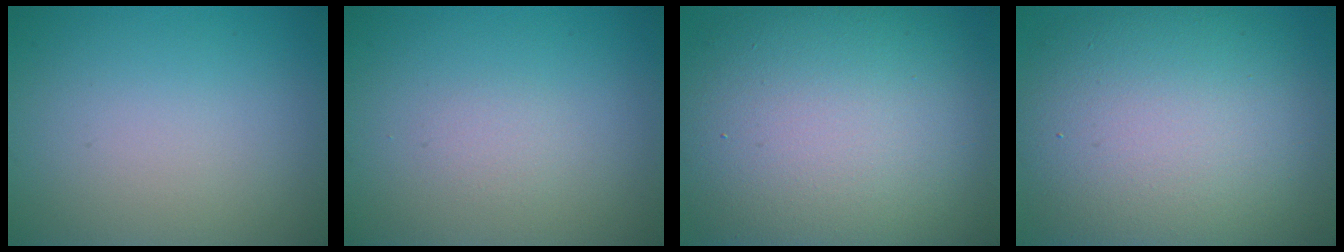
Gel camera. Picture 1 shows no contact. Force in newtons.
{"total": 0.7, "press": 0.7, "slide": 0.0}
{"total": 15.3, "press": 15.3, "slide": 0.8}
{"total": 13.1, "press": 13.1, "slide": 1.0}